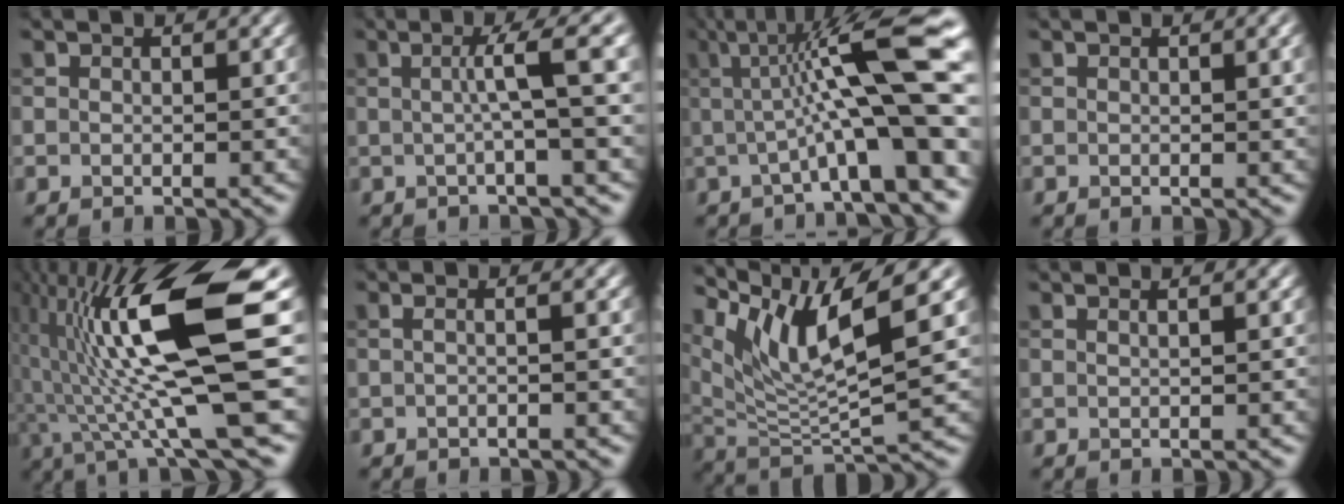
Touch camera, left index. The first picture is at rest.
{"total": 4.9, "force": [0.6, 0.5, 4.8], "torque": [-0.071, 0.014, 0.003]}
{"total": 12.3, "force": [1.2, 2.4, 12.0], "torque": [-0.166, 0.021, 0.018]}
{"total": 1.8, "force": [0.5, 0.5, 1.6], "torque": [-0.015, 0.004, 0.006]}
{"total": 14.4, "force": [2.1, 2.5, 14.1], "torque": [-0.248, 0.004, 0.043]}
{"total": 2.3, "force": [0.4, 1.1, 1.9], "torque": [-0.009, 0.000, -0.022]}
{"total": 9.1, "force": [5.4, 1.8, 7.1], "torque": [-0.140, 0.001, 0.106]}
{"total": 1.5, "force": [0.8, 0.7, 1.1], "torque": [-0.003, -0.002, -0.007]}